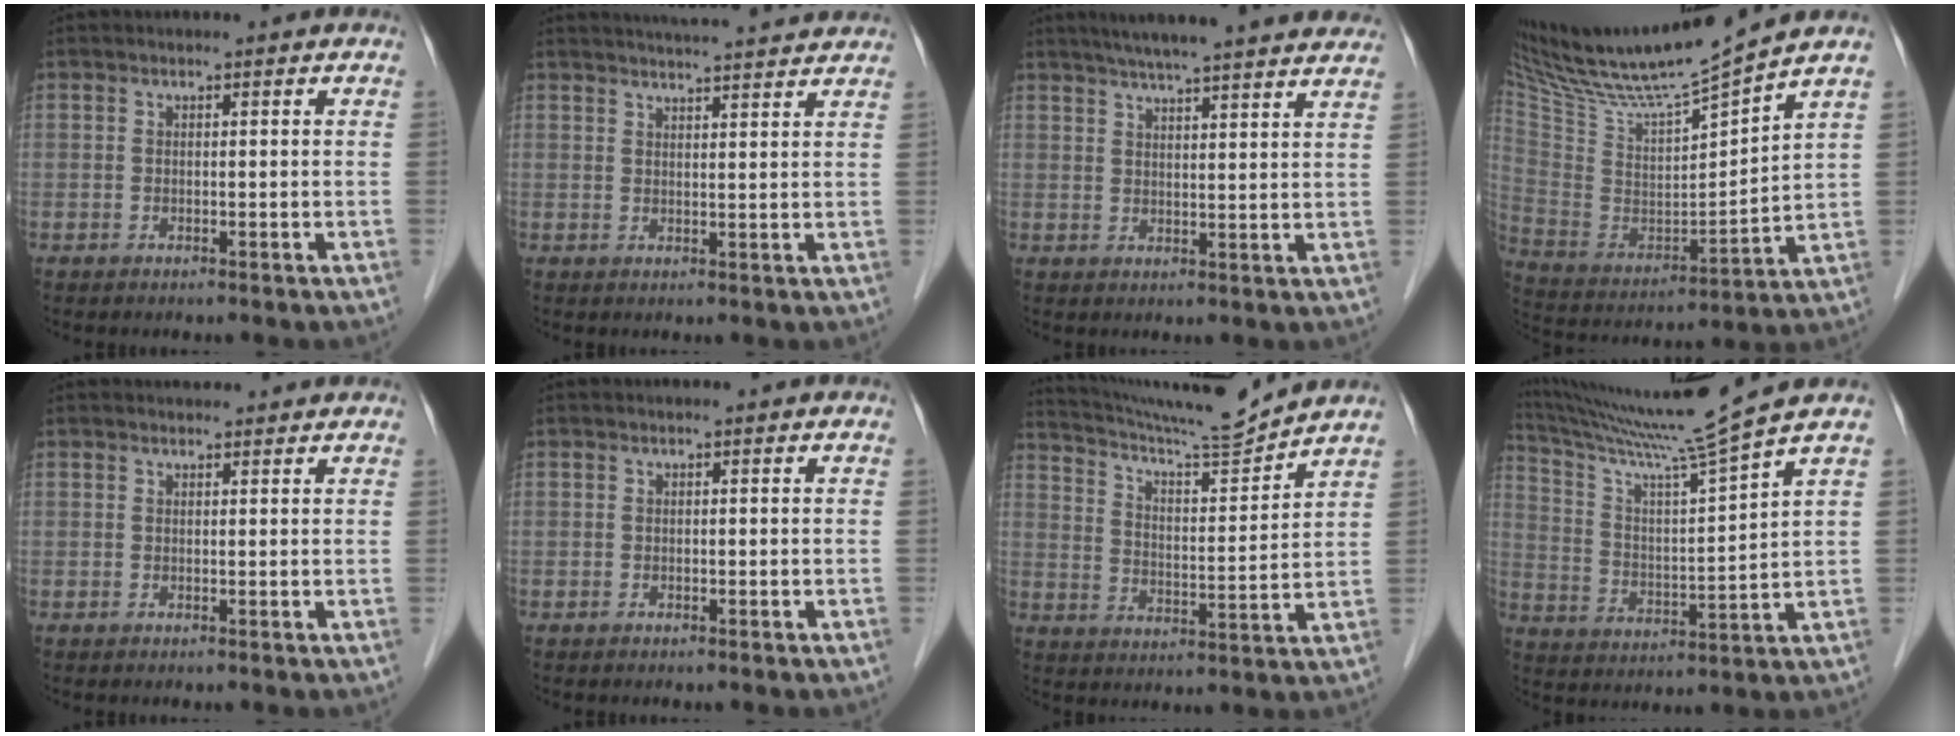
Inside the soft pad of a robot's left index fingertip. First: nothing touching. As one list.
[{"total": 10.9, "force": [10.3, 0.2, 3.7], "torque": [-0.058, 0.020, 0.128]}, {"total": 18.4, "force": [16.1, 0.8, 8.7], "torque": [-0.132, 0.019, 0.207]}, {"total": 19.8, "force": [17.3, -0.4, 9.6], "torque": [-0.177, -0.021, 0.310]}, {"total": 2.9, "force": [2.8, 0.6, 0.6], "torque": [-0.010, 0.021, 0.036]}, {"total": 0.0}, {"total": 12.9, "force": [12.4, -2.1, 3.0], "torque": [-0.064, -0.027, 0.207]}, {"total": 14.5, "force": [12.6, -4.0, 5.8], "torque": [-0.112, -0.035, 0.219]}]